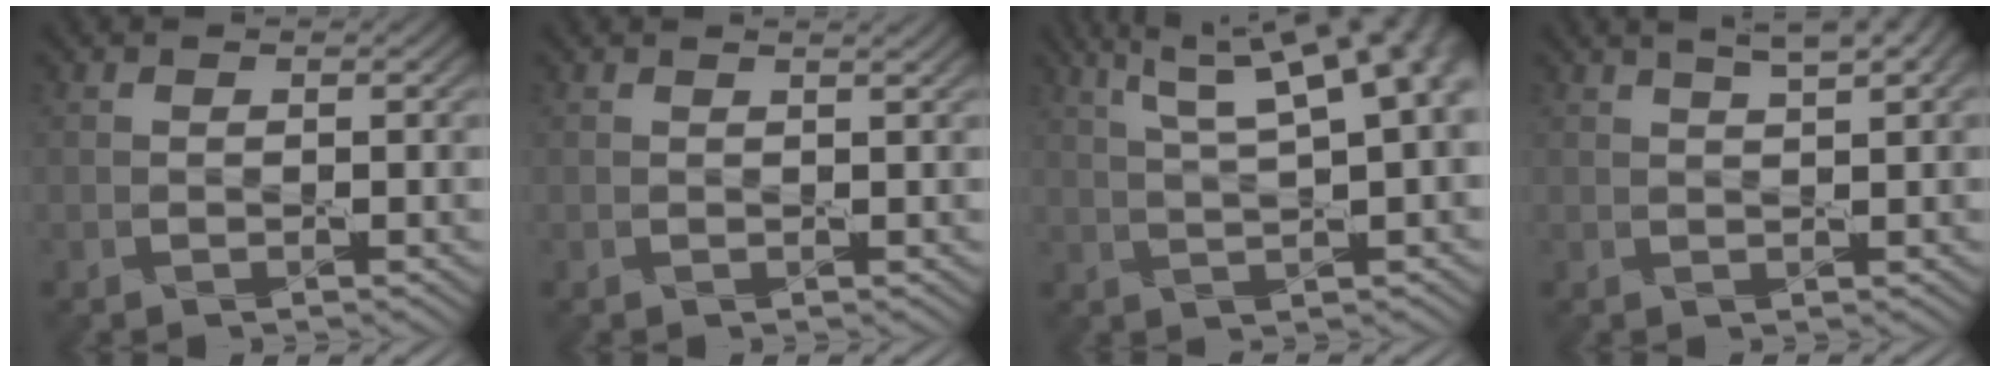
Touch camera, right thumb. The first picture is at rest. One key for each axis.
{"total": 1.0, "fx": 0.8, "fy": 0.1, "fz": 0.6, "tx": -0.011, "ty": -0.002, "tz": 0.004}
{"total": 15.8, "fx": 6.4, "fy": 5.3, "fz": 13.4, "tx": -0.193, "ty": 0.060, "tz": 0.085}
{"total": 4.8, "fx": 2.8, "fy": 1.1, "fz": 3.7, "tx": -0.056, "ty": 0.015, "tz": 0.028}